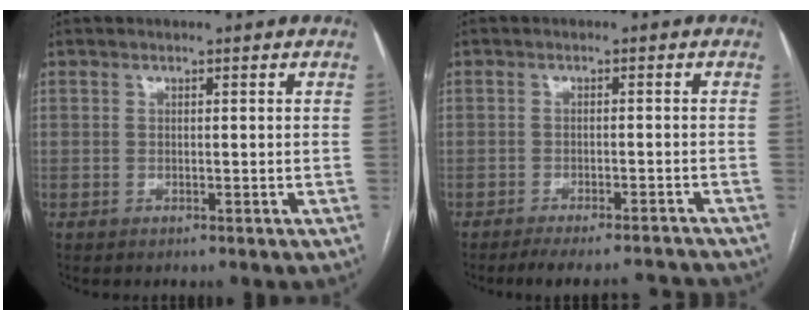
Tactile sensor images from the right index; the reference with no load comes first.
{"total": 10.2, "force": [-9.8, 0.9, 2.6], "torque": [-0.034, 0.008, -0.128]}